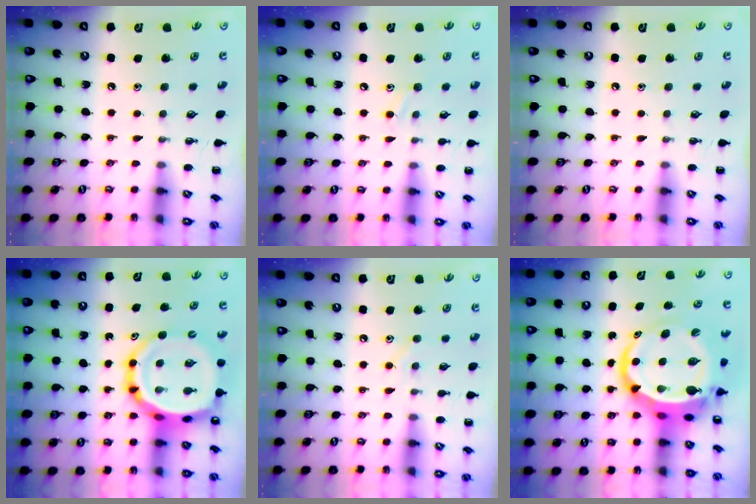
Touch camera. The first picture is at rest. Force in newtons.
{"total": 6.8, "press": 6.5, "slide": 2.0}
{"total": 0.0}
{"total": 17.0, "press": 16.4, "slide": 4.5}
{"total": 6.3, "press": 6.2, "slide": 1.1}
{"total": 10.7, "press": 10.3, "slide": 2.7}